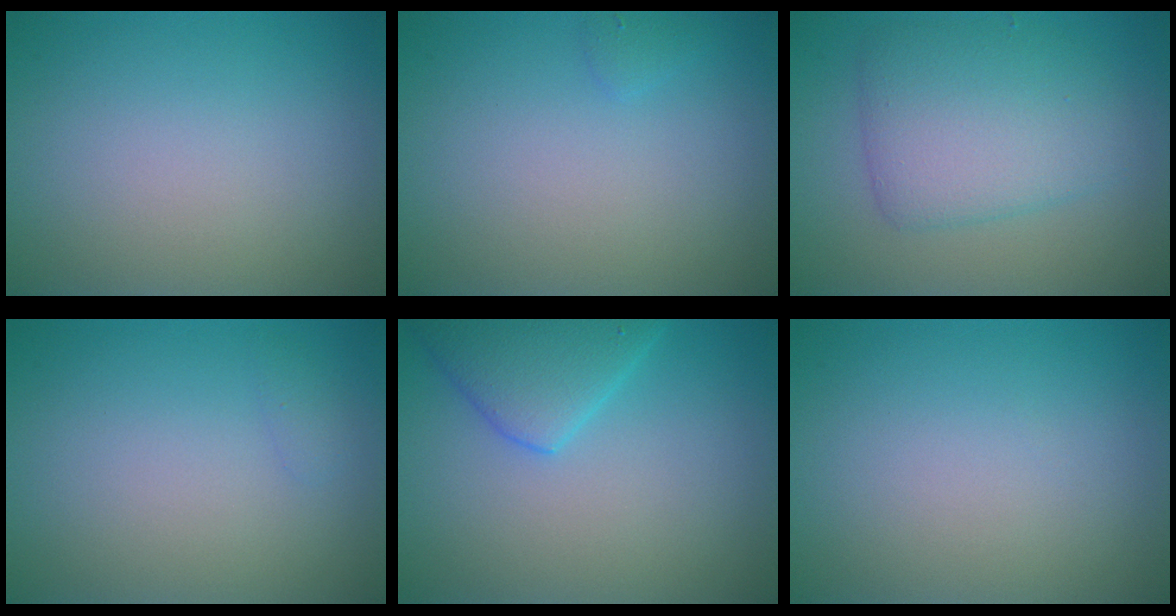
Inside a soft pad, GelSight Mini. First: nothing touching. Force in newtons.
{"total": 0.6, "press": 0.6, "slide": 0.1}
{"total": 5.4, "press": 5.4, "slide": 0.2}
{"total": 0.6, "press": 0.6, "slide": 0.0}
{"total": 4.2, "press": 4.2, "slide": 0.2}
{"total": 0.0}